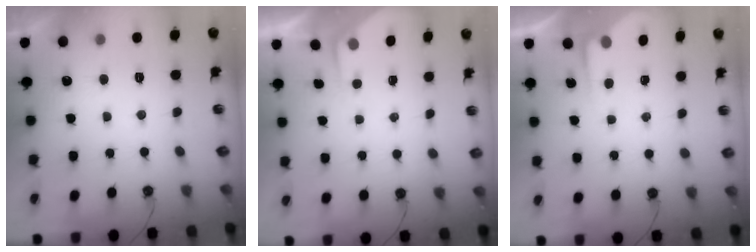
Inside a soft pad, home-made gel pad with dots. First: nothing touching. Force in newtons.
{"total": 1.6, "press": 1.6, "slide": 0.3}
{"total": 2.8, "press": 2.8, "slide": 0.4}